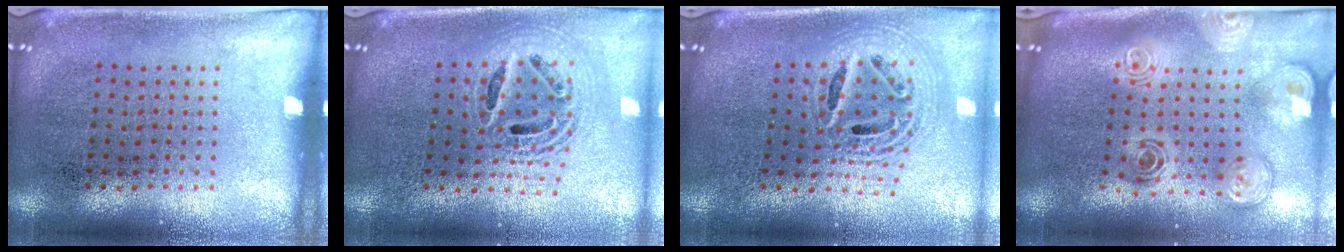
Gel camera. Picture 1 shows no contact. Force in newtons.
{"total": 2.0, "press": 1.6, "slide": 1.2}
{"total": 2.3, "press": 1.8, "slide": 1.6}
{"total": 2.8, "press": 2.1, "slide": 1.9}